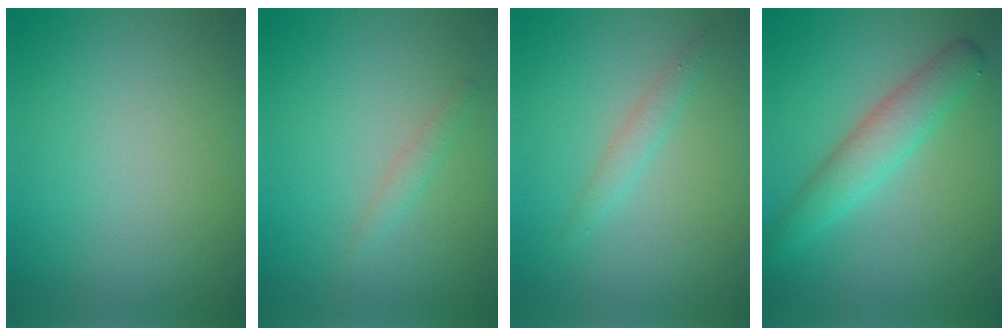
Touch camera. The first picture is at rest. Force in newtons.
{"total": 1.1, "press": 1.1, "slide": 0.2}
{"total": 1.4, "press": 1.4, "slide": 0.1}
{"total": 3.9, "press": 3.9, "slide": 0.1}